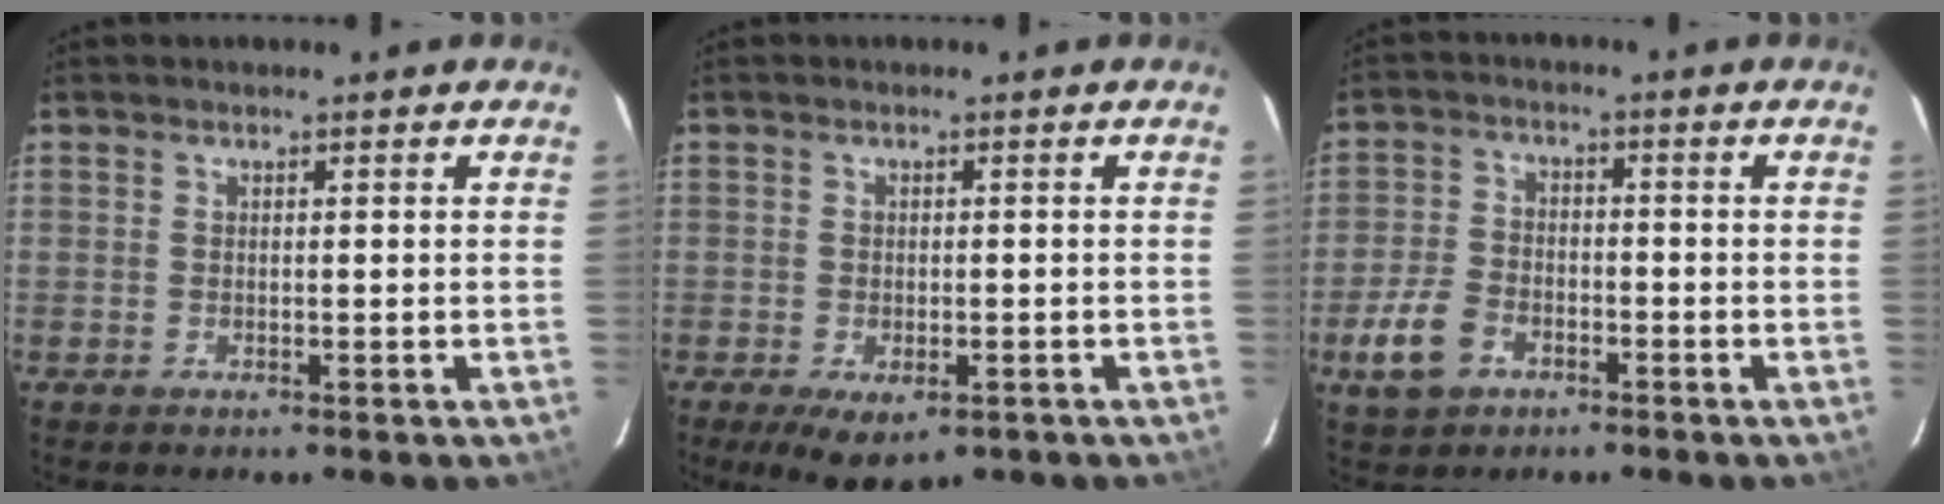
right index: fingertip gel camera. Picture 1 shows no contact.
{"total": 7.0, "force": [-3.8, 3.6, 4.6], "torque": [-0.090, -0.023, -0.052]}
{"total": 7.8, "force": [-4.0, 5.3, 4.2], "torque": [-0.107, 0.006, -0.072]}